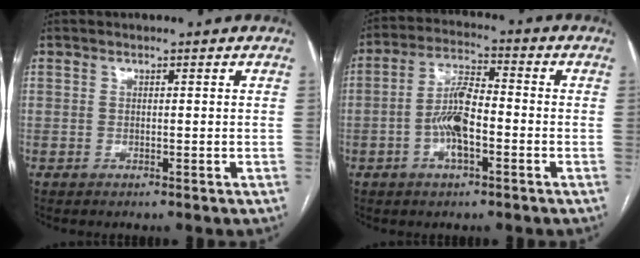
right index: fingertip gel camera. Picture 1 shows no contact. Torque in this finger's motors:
{"motor_torque": [1.39, -0.40, 0.64, 0.18]}